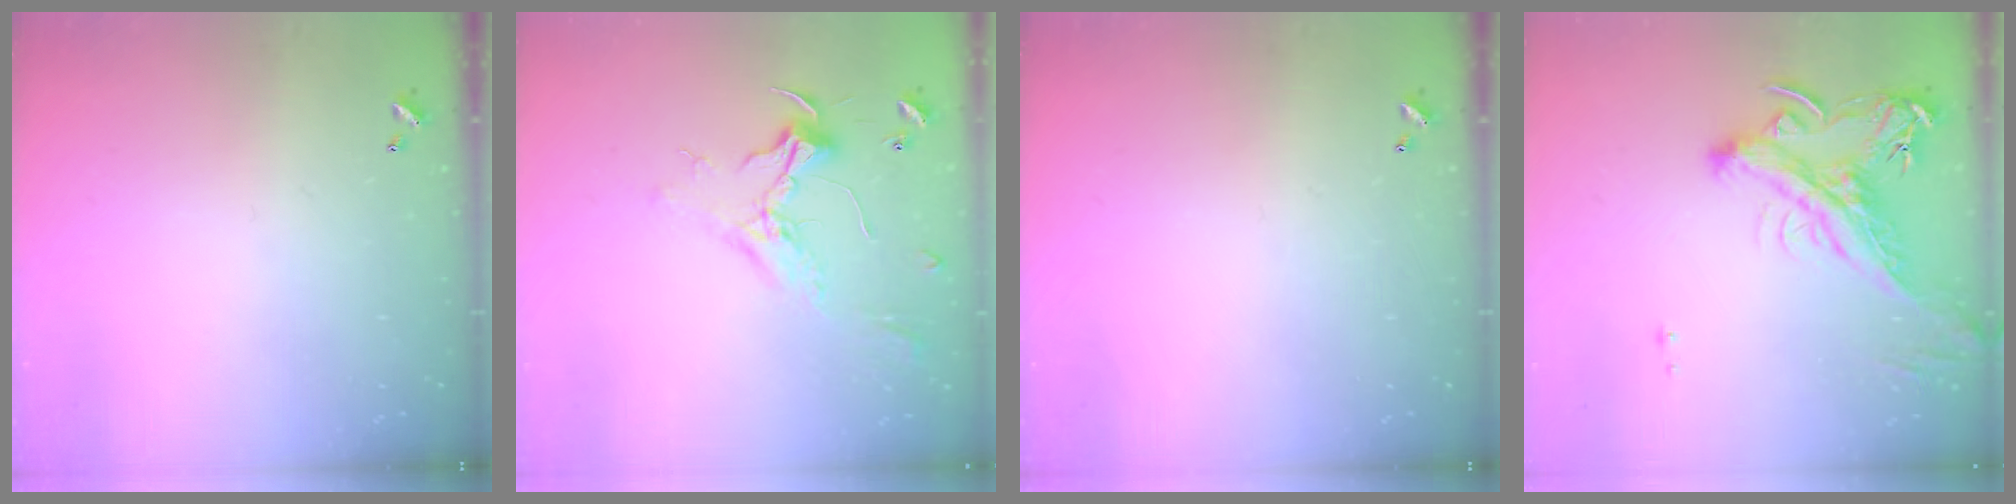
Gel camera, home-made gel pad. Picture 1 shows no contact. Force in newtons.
{"total": 2.4, "press": 2.3, "slide": 0.8}
{"total": 0.0}
{"total": 4.2, "press": 3.8, "slide": 1.6}